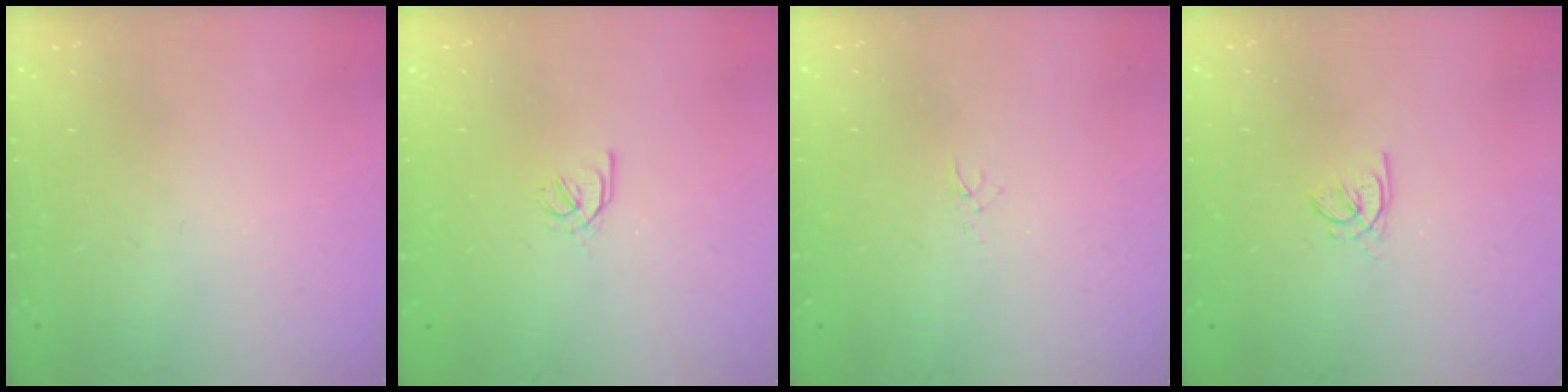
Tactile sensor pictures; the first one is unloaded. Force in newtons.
{"total": 2.1, "press": 2.0, "slide": 0.7}
{"total": 1.0, "press": 1.0, "slide": 0.3}
{"total": 1.4, "press": 1.4, "slide": 0.2}